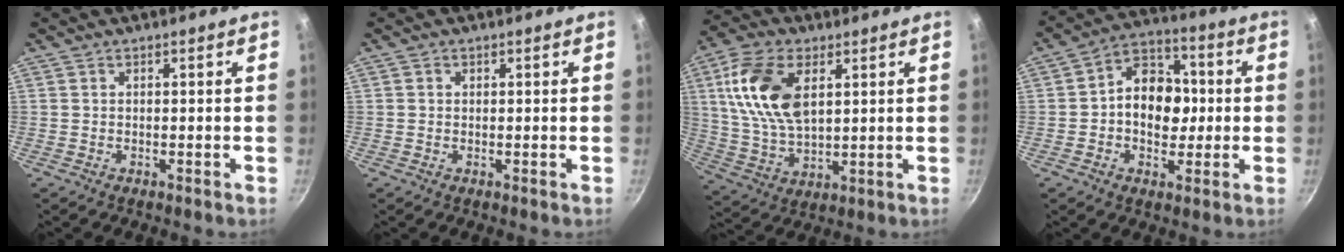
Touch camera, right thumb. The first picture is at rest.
{"total": 0.6, "force": [0.2, 0.6, 0.2], "torque": [0.001, 0.002, 0.001]}
{"total": 15.6, "force": [4.8, 8.8, 12.0], "torque": [-0.219, -0.009, 0.096]}
{"total": 12.3, "force": [-0.1, 9.2, 8.1], "torque": [-0.076, 0.026, -0.018]}